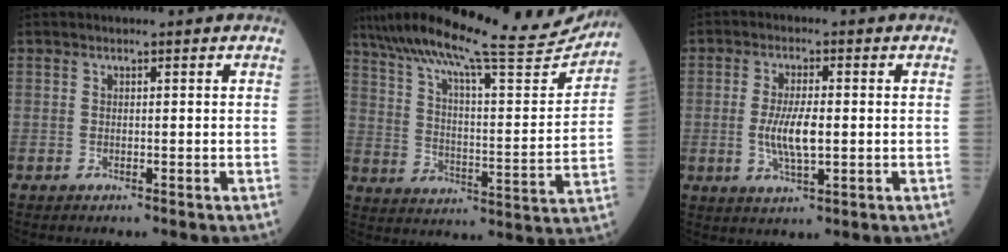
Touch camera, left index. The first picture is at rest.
{"total": 23.8, "force": [21.2, 1.7, 10.6], "torque": [-0.185, -0.023, 0.301]}
{"total": 6.0, "force": [-0.5, 1.5, 5.8], "torque": [-0.124, -0.007, -0.008]}